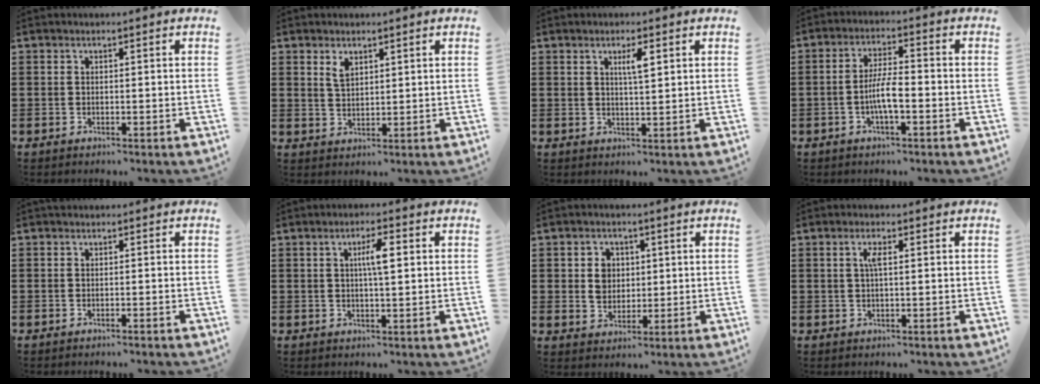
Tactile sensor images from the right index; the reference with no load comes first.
{"total": 2.7, "force": [1.7, 1.3, 1.6], "torque": [-0.035, 0.003, 0.031]}
{"total": 2.9, "force": [1.1, 0.5, 2.6], "torque": [-0.046, 0.000, 0.015]}
{"total": 5.5, "force": [-1.5, 1.5, 5.1], "torque": [-0.109, 0.000, -0.034]}
{"total": 0.6, "force": [-0.6, 0.1, 0.0], "torque": [-0.003, 0.000, -0.012]}
{"total": 3.9, "force": [0.7, 0.9, 3.7], "torque": [-0.075, 0.006, 0.009]}
{"total": 4.3, "force": [0.7, 3.5, 2.3], "torque": [-0.058, 0.014, 0.009]}
{"total": 2.1, "force": [0.5, 0.5, 2.0], "torque": [-0.042, 0.003, 0.006]}